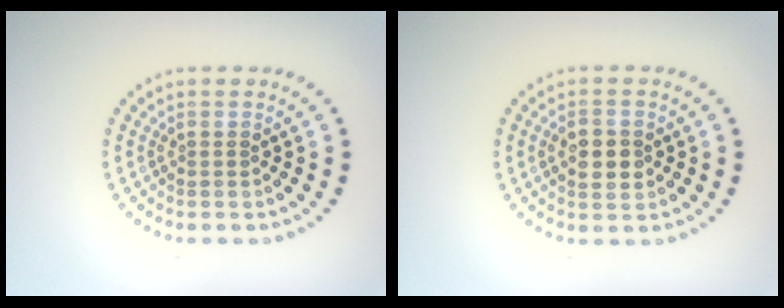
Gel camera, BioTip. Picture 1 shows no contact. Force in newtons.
{"total": 2.8, "press": 2.8, "slide": 0.0}